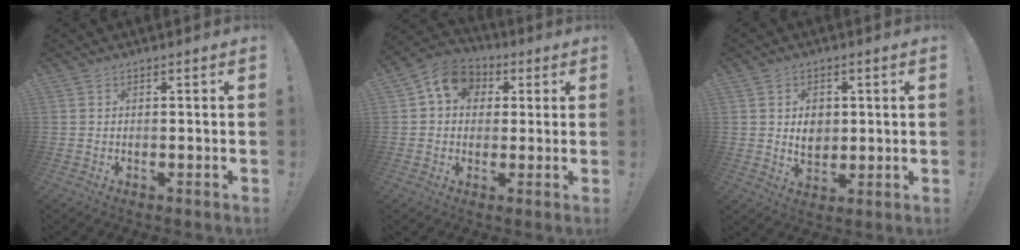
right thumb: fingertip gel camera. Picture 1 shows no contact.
{"total": 9.9, "force": [2.8, 8.2, 4.7], "torque": [-0.064, 0.000, 0.055]}
{"total": 6.2, "force": [1.3, 5.2, 3.0], "torque": [-0.036, -0.005, 0.023]}